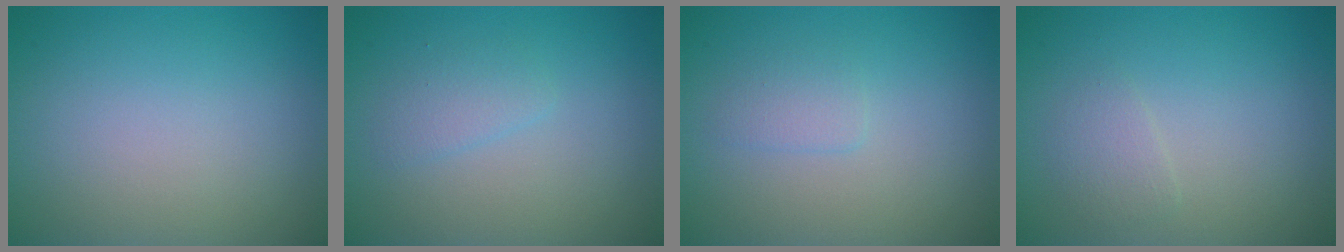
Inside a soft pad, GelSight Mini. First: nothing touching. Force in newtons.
{"total": 1.4, "press": 1.4, "slide": 0.1}
{"total": 1.2, "press": 1.2, "slide": 0.1}
{"total": 1.3, "press": 1.2, "slide": 0.0}